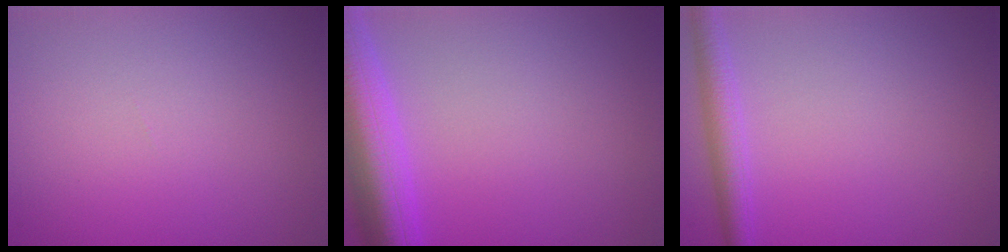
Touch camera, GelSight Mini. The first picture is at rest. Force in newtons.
{"total": 7.4, "press": 7.4, "slide": 0.6}
{"total": 2.4, "press": 2.4, "slide": 0.0}